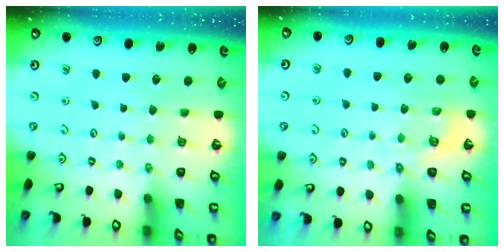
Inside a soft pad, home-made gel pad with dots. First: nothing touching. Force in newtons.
{"total": 4.3, "press": 3.8, "slide": 2.0}